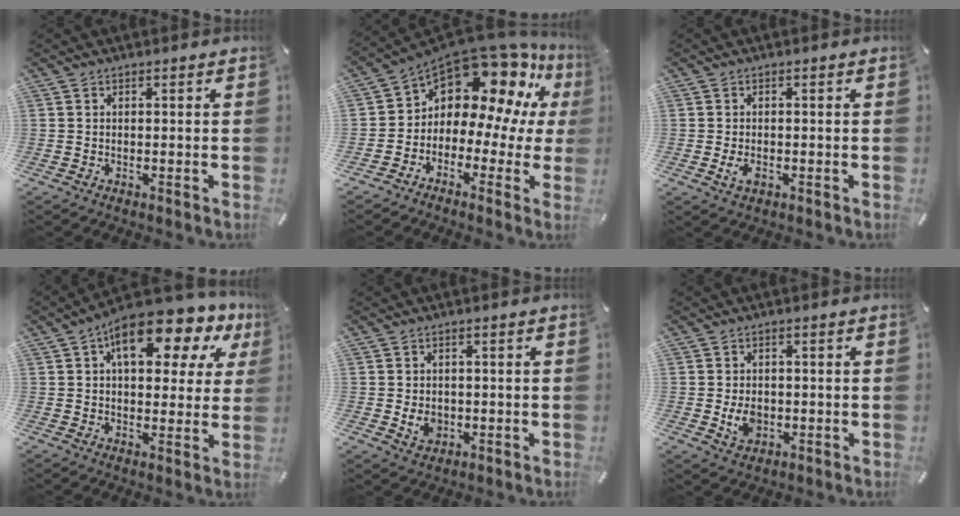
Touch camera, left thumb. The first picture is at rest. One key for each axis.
{"total": 12.5, "fx": 8.7, "fy": 7.2, "fz": 5.5, "tx": -0.097, "ty": -0.095, "tz": 0.149}
{"total": 2.6, "fx": -0.9, "fy": 1.5, "fz": 2.0, "tx": -0.055, "ty": -0.005, "tz": -0.020}
{"total": 15.4, "fx": 7.7, "fy": 7.6, "fz": 10.9, "tx": -0.155, "ty": -0.035, "tz": 0.126}
{"total": 4.1, "fx": -0.6, "fy": 3.5, "fz": 2.2, "tx": -0.036, "ty": 0.000, "tz": -0.010}
{"total": 5.0, "fx": -0.8, "fy": 4.0, "fz": 2.9, "tx": -0.056, "ty": -0.002, "tz": -0.015}